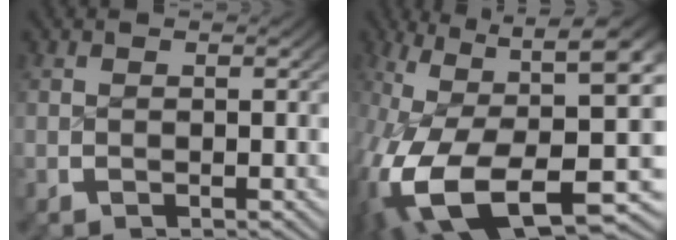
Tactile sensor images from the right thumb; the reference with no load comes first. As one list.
[{"total": 18.3, "force": [-4.7, 10.5, 14.3], "torque": [-0.289, -0.077, -0.030]}]